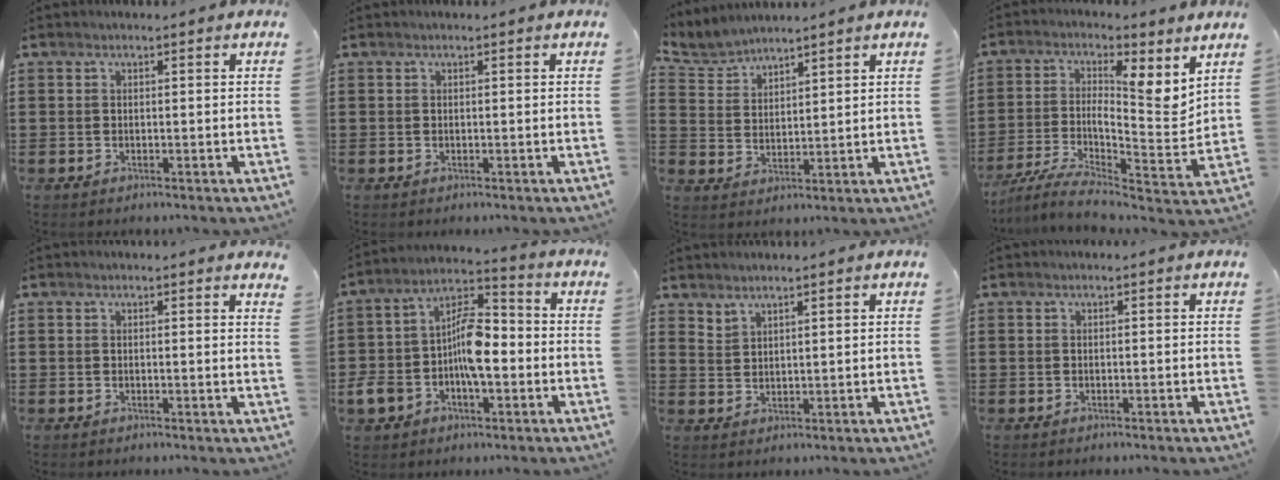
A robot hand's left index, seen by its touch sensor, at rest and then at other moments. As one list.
[{"total": 0.0}, {"total": 3.9, "force": [3.8, 0.9, 0.0], "torque": [-0.017, -0.010, 0.070]}, {"total": 6.9, "force": [3.3, 2.1, 5.7], "torque": [-0.102, -0.044, 0.048]}, {"total": 0.8, "force": [0.7, -0.1, 0.4], "torque": [-0.002, -0.006, 0.011]}, {"total": 11.3, "force": [-2.5, 6.1, 9.2], "torque": [-0.199, 0.008, -0.049]}, {"total": 2.1, "force": [2.1, 0.1, 0.2], "torque": [-0.008, -0.001, 0.041]}, {"total": 0.0}]